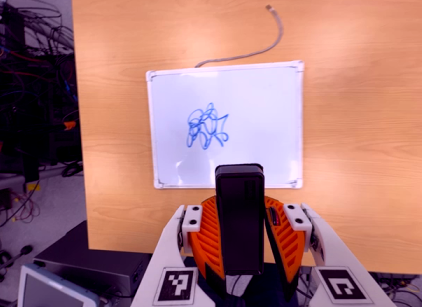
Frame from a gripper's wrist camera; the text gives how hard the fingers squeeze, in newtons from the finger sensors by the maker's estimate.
{"total": 8.6, "left": 7.8, "right": 9.3}